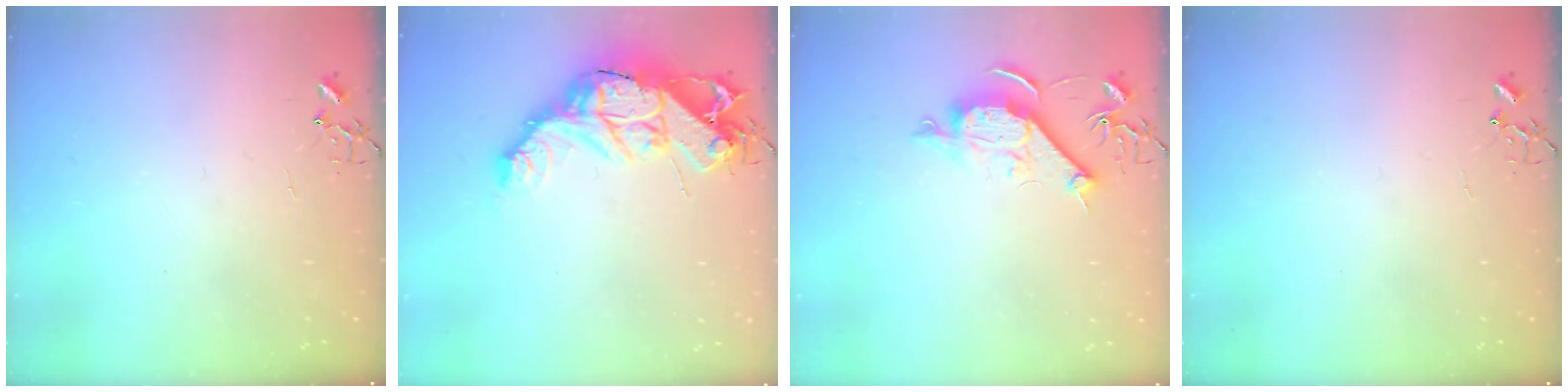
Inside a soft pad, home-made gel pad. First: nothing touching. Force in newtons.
{"total": 17.7, "press": 17.6, "slide": 1.5}
{"total": 10.4, "press": 10.4, "slide": 0.9}
{"total": 0.0}